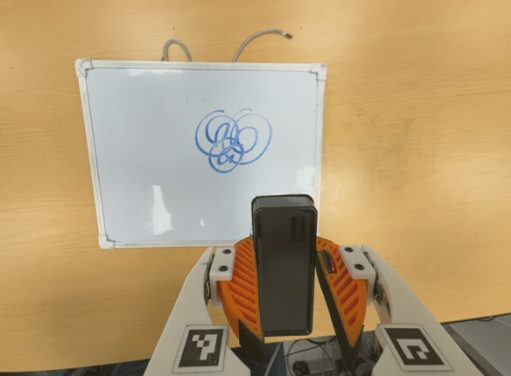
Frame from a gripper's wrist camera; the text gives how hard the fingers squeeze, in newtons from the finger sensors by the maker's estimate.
{"total": 4.9, "left": 4.9, "right": 4.9}